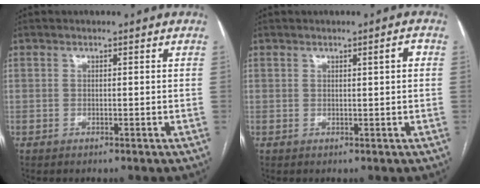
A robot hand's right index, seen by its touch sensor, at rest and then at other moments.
{"total": 1.6, "force": [0.4, 0.1, 1.6], "torque": [-0.021, 0.003, 0.006]}